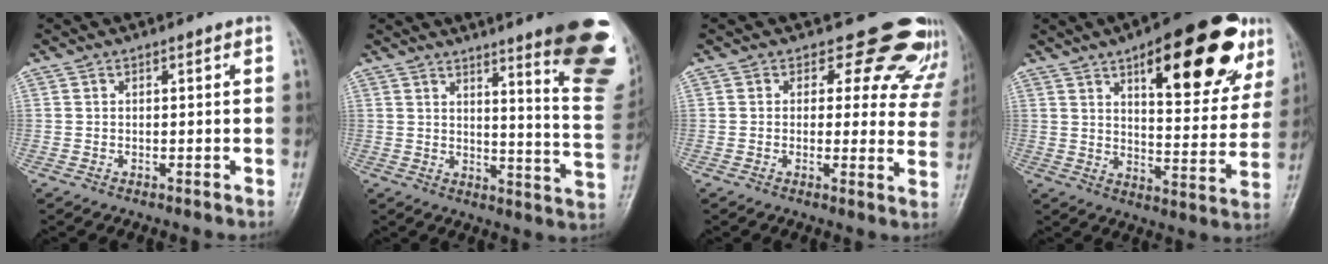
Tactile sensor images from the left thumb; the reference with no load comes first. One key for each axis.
{"total": 24.2, "fx": 13.2, "fy": 3.5, "fz": 20.0, "tx": -0.204, "ty": -0.072, "tz": 0.174}
{"total": 12.7, "fx": 10.7, "fy": 6.3, "fz": 2.7, "tx": 0.028, "ty": -0.066, "tz": 0.094}
{"total": 23.4, "fx": 11.9, "fy": 8.8, "fz": 18.2, "tx": -0.209, "ty": -0.031, "tz": 0.168}